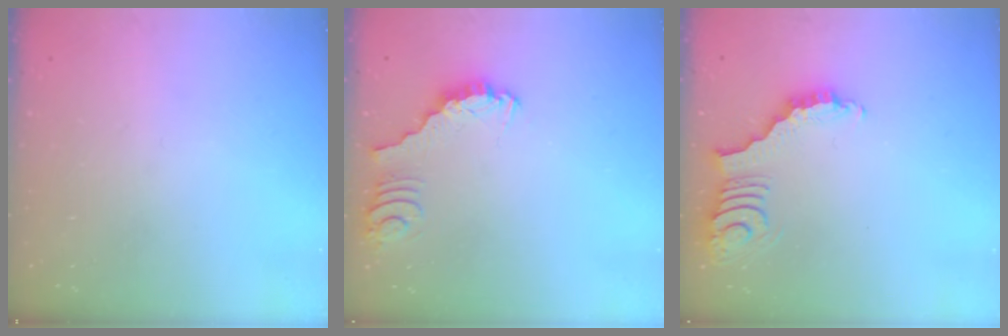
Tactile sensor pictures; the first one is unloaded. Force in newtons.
{"total": 2.7, "press": 2.7, "slide": 0.1}
{"total": 3.8, "press": 3.8, "slide": 0.6}